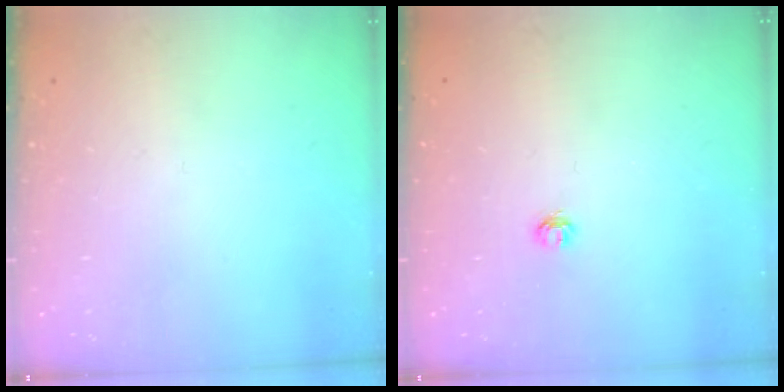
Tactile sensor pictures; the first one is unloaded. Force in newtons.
{"total": 3.5, "press": 3.5, "slide": 0.2}